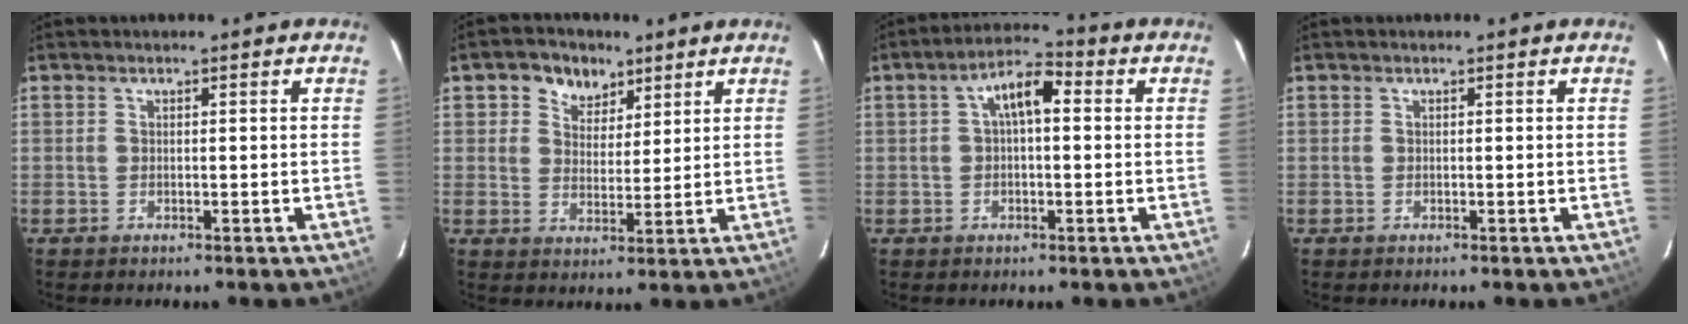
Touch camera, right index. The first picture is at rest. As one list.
[{"total": 6.7, "force": [3.6, 5.1, 2.3], "torque": [-0.041, 0.012, 0.060]}, {"total": 6.4, "force": [1.0, 2.9, 5.6], "torque": [-0.101, 0.025, 0.015]}, {"total": 0.0}]